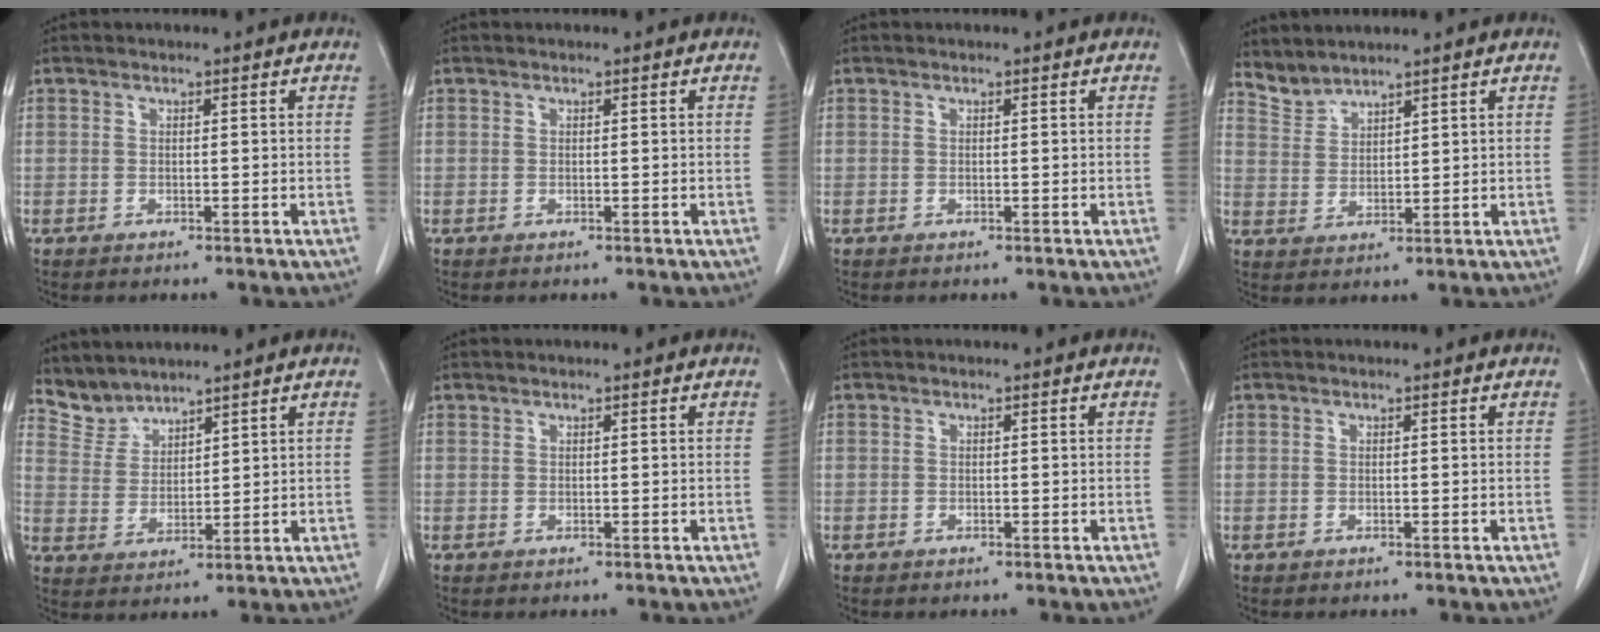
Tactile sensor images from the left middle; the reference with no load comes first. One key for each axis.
{"total": 0.0}
{"total": 0.0}
{"total": 3.5, "fx": 3.5, "fy": 0.4, "fz": -0.2, "tx": -0.002, "ty": 0.004, "tz": 0.080}
{"total": 4.7, "fx": 4.6, "fy": 1.0, "fz": -0.5, "tx": 0.002, "ty": 0.007, "tz": 0.105}
{"total": 0.0}
{"total": 0.0}
{"total": 0.0}